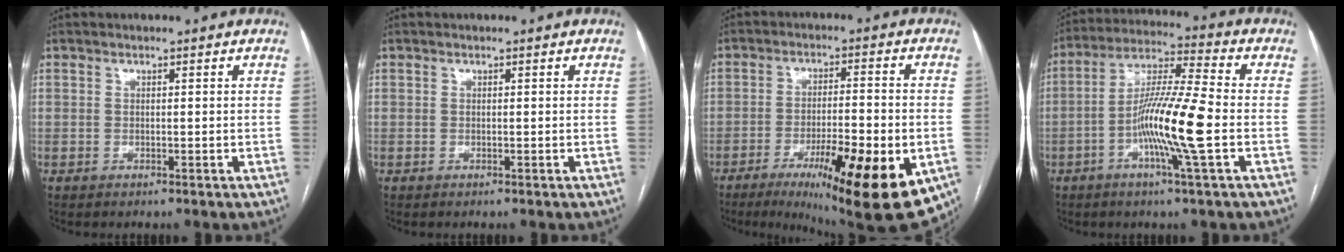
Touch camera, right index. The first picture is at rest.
{"total": 0.0}
{"total": 19.9, "force": [-8.7, 3.3, 17.6], "torque": [-0.193, -0.025, -0.123]}
{"total": 12.9, "force": [-3.4, -0.4, 12.4], "torque": [-0.237, -0.002, -0.071]}